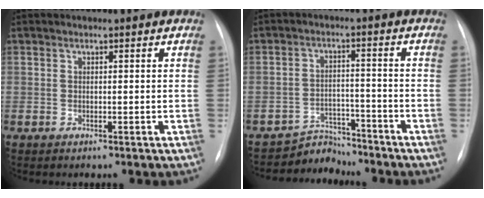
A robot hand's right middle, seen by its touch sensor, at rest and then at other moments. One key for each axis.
{"total": 4.9, "fx": -4.5, "fy": 1.1, "fz": -1.4, "tx": 0.029, "ty": 0.014, "tz": -0.069}